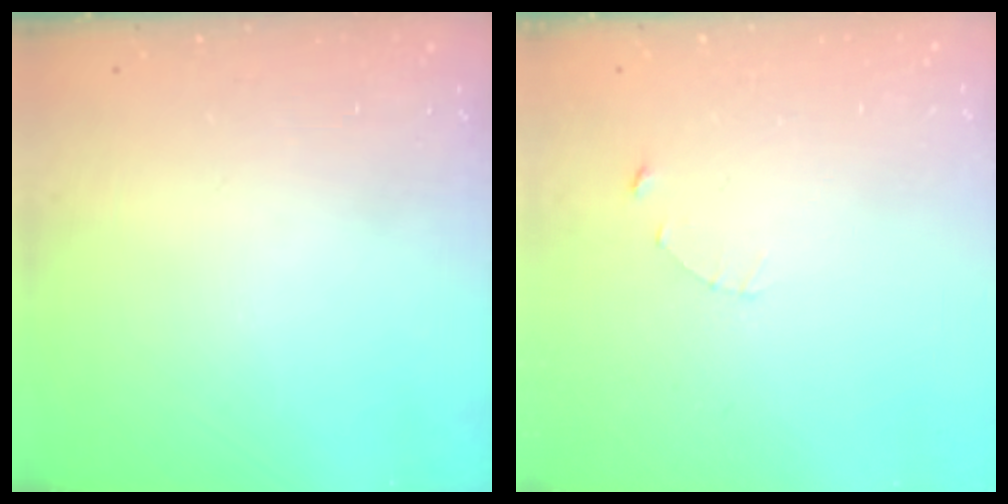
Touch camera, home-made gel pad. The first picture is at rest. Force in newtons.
{"total": 1.2, "press": 1.1, "slide": 0.2}